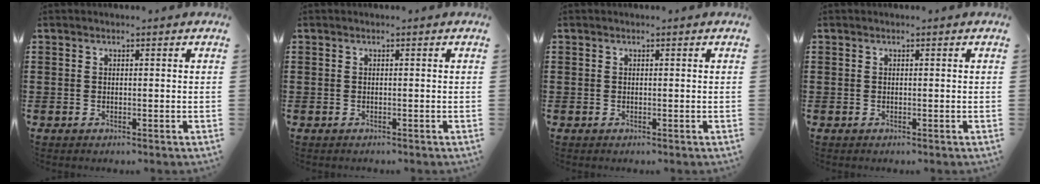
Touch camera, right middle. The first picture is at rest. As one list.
[{"total": 0.0}, {"total": 0.0}, {"total": 0.0}]